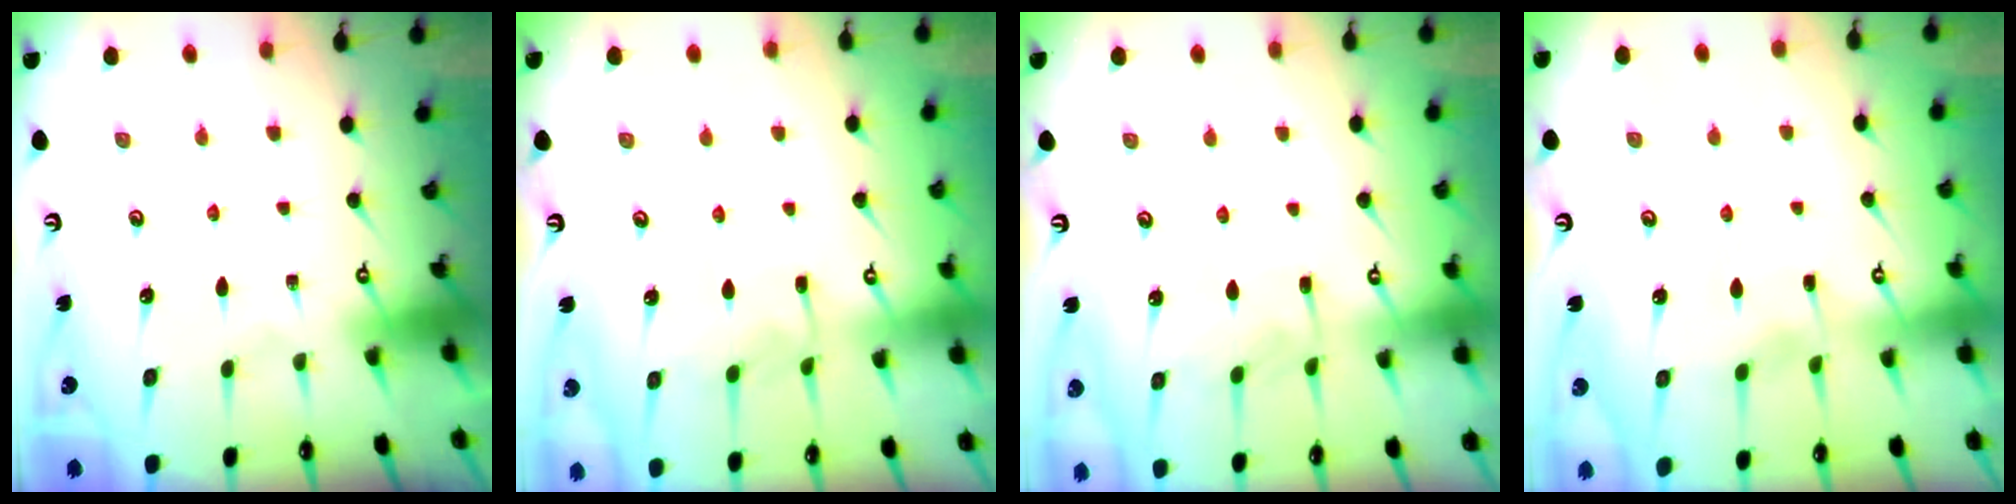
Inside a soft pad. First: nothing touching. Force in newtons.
{"total": 6.7, "press": 6.7, "slide": 0.5}
{"total": 7.4, "press": 7.4, "slide": 0.0}
{"total": 3.2, "press": 3.2, "slide": 0.4}